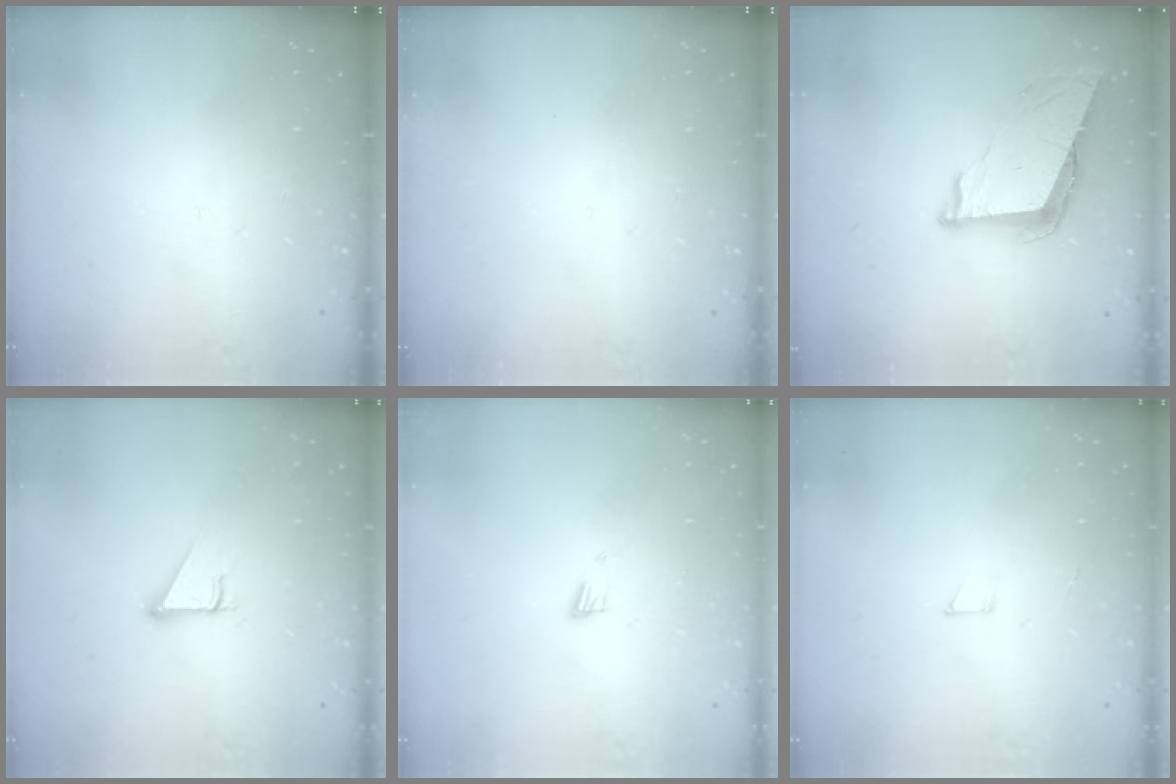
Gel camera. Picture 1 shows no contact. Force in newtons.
{"total": 0.0}
{"total": 9.3, "press": 8.8, "slide": 3.2}
{"total": 2.7, "press": 2.7, "slide": 0.0}
{"total": 4.9, "press": 4.9, "slide": 0.5}
{"total": 2.0, "press": 2.0, "slide": 0.0}